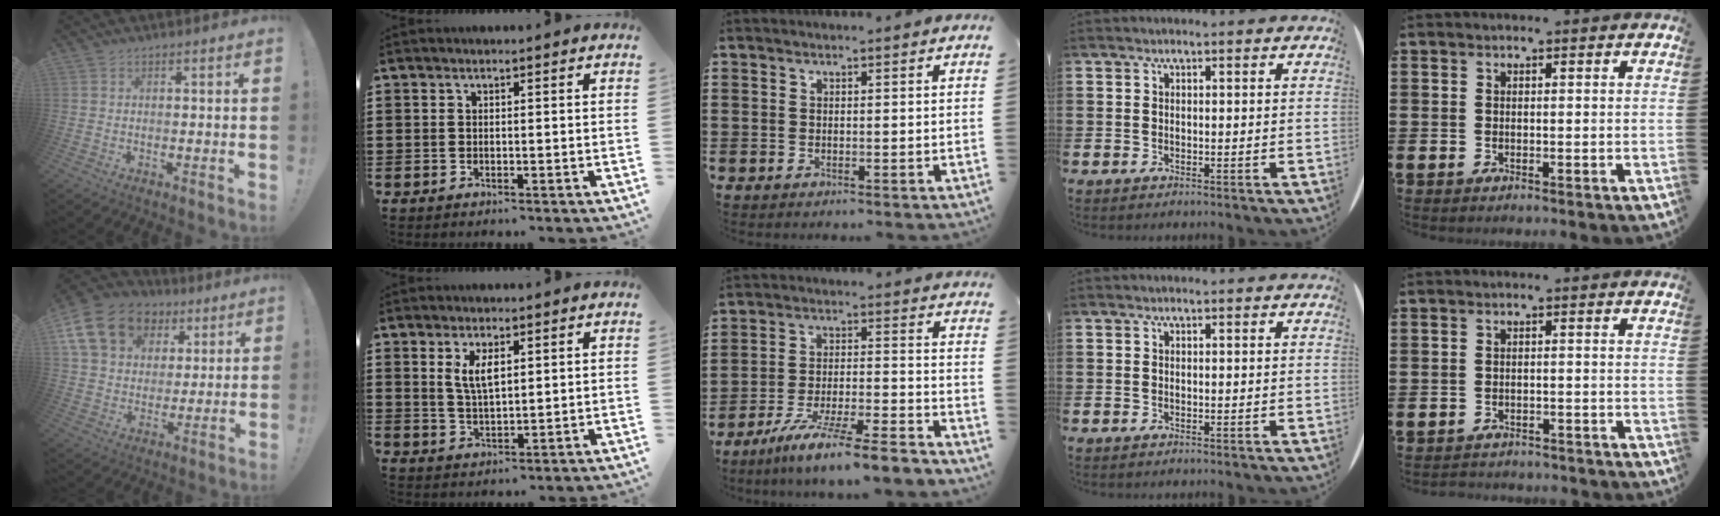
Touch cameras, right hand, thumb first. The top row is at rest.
{"thumb": {"total": 18.4, "force": [8.1, 13.8, 8.9], "torque": [-0.131, -0.032, 0.161]}, "index": {"total": 4.2, "force": [1.6, 1.6, 3.5], "torque": [-0.075, 0.004, 0.028]}, "middle": {"total": 8.8, "force": [-7.8, -0.5, 4.0], "torque": [-0.073, 0.000, -0.151]}, "little": {"total": 1.7, "force": [-1.6, 0.0, -0.2], "torque": [-0.002, 0.003, -0.037]}}